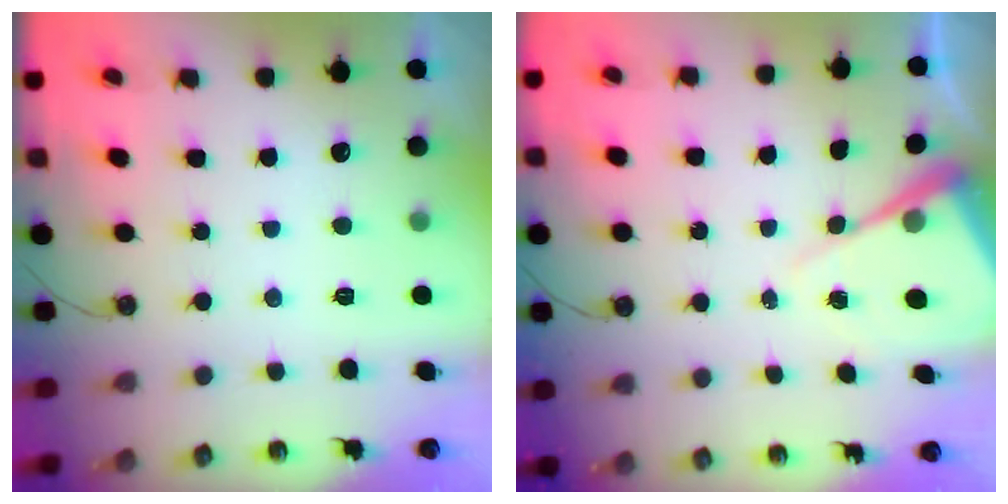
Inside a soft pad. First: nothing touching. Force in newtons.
{"total": 8.4, "press": 8.4, "slide": 0.5}